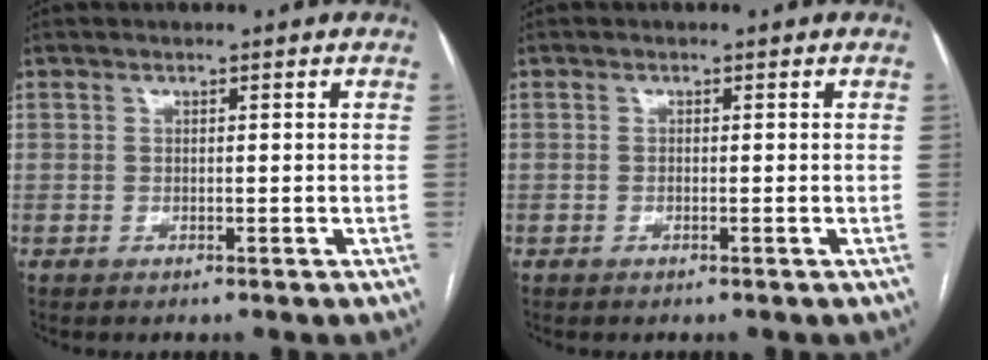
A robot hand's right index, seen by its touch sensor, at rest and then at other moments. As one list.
[{"total": 0.0}]